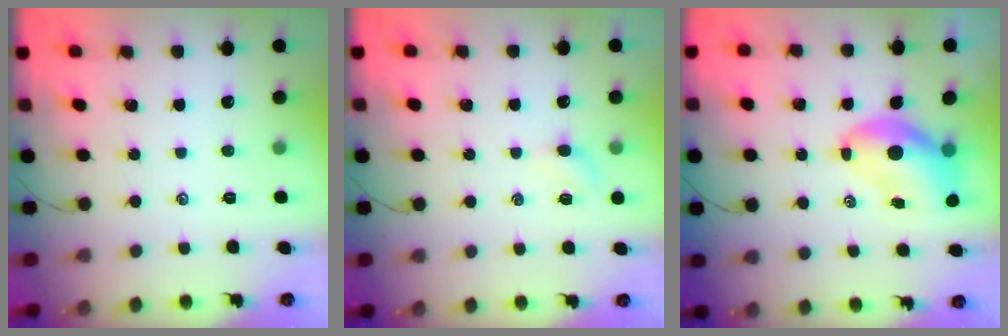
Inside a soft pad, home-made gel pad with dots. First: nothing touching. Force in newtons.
{"total": 3.2, "press": 3.0, "slide": 1.1}
{"total": 8.5, "press": 8.1, "slide": 2.3}